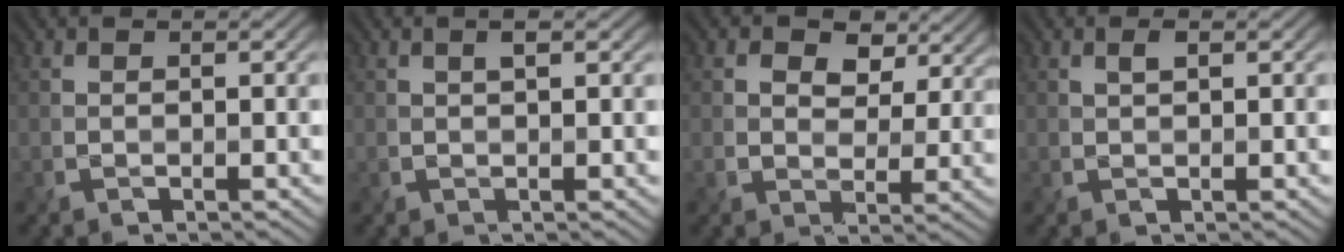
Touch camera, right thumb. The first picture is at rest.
{"total": 1.2, "force": [0.7, 0.3, 1.0], "torque": [-0.019, 0.002, 0.012]}
{"total": 6.1, "force": [3.0, 4.3, 3.2], "torque": [-0.056, -0.007, 0.042]}
{"total": 0.9, "force": [0.5, 0.3, 0.7], "torque": [-0.016, 0.001, 0.010]}